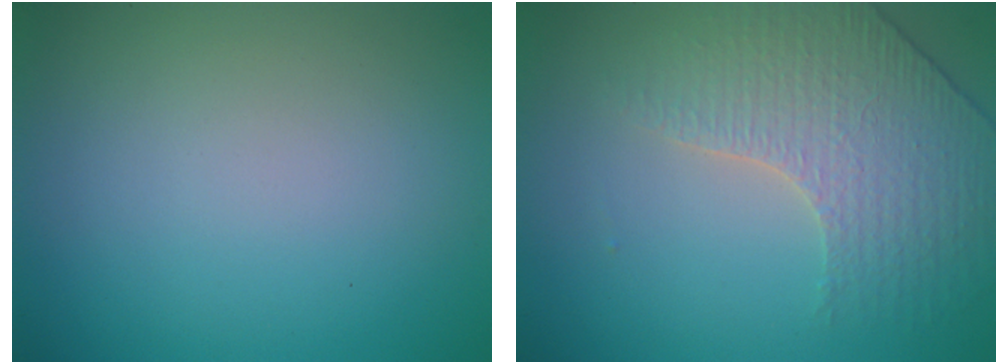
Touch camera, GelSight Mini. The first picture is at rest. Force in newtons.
{"total": 3.9, "press": 3.5, "slide": 1.7}